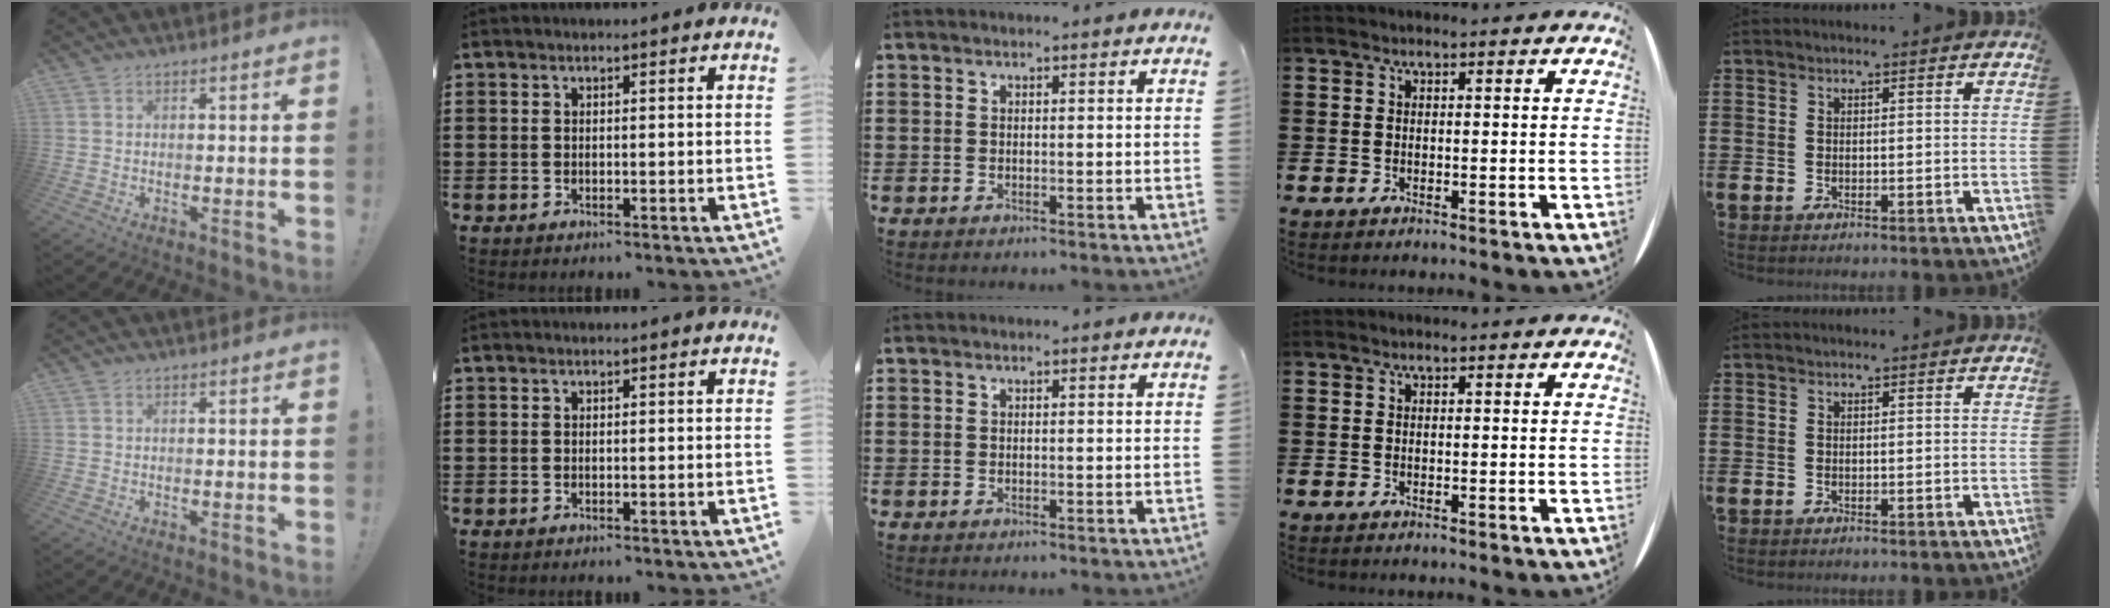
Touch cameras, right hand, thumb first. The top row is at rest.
{}